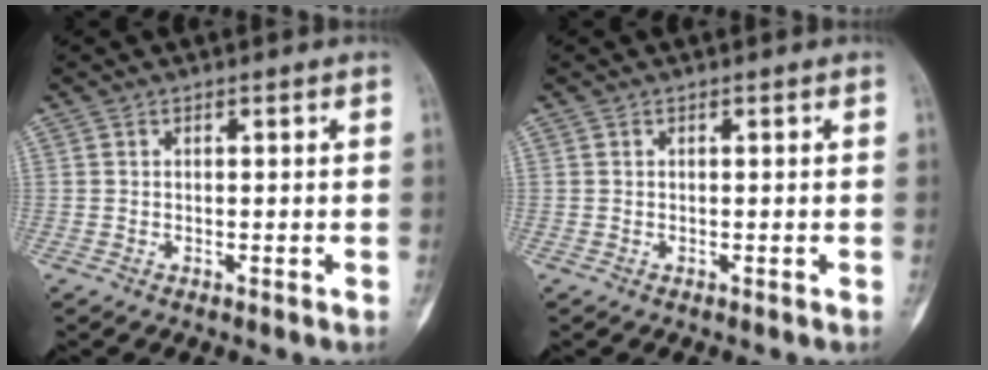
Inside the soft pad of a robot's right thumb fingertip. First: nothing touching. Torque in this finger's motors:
{"motor_torque": [0.02, 0.01, 0.04, -0.04, 0.01]}